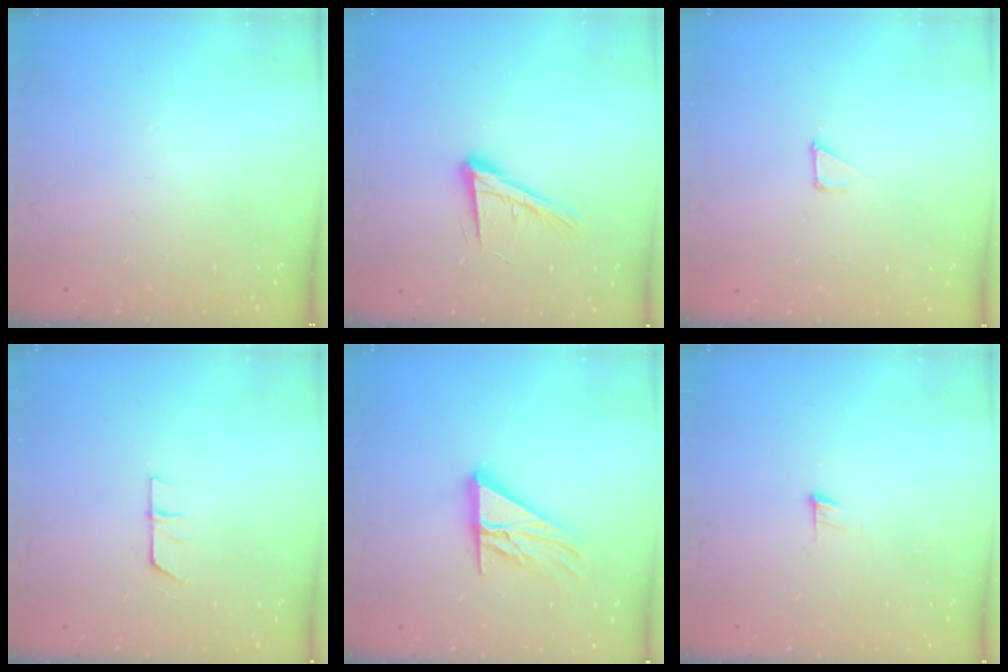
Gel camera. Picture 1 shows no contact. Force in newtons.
{"total": 14.6, "press": 14.0, "slide": 3.9}
{"total": 1.3, "press": 1.3, "slide": 0.0}
{"total": 5.4, "press": 5.4, "slide": 0.4}
{"total": 13.6, "press": 13.5, "slide": 1.3}
{"total": 4.0, "press": 4.0, "slide": 0.3}